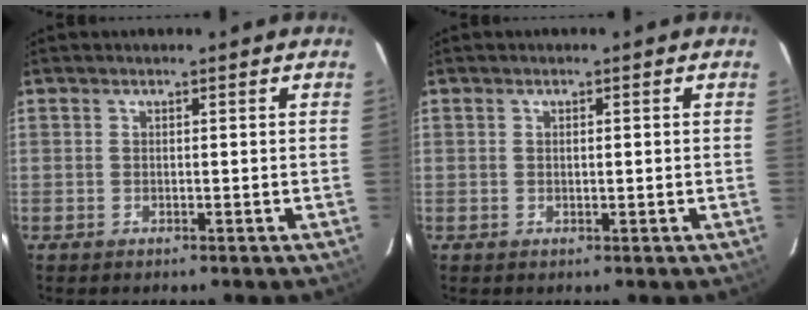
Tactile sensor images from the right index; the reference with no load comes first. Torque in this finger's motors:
{"motor_torque": [-0.19, -0.14, -0.06, 0.00]}